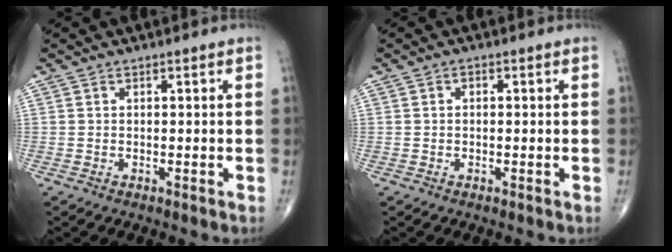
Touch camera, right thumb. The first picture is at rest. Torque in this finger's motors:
{"motor_torque": [-0.09, -0.17, 0.18, 0.05, -0.02]}